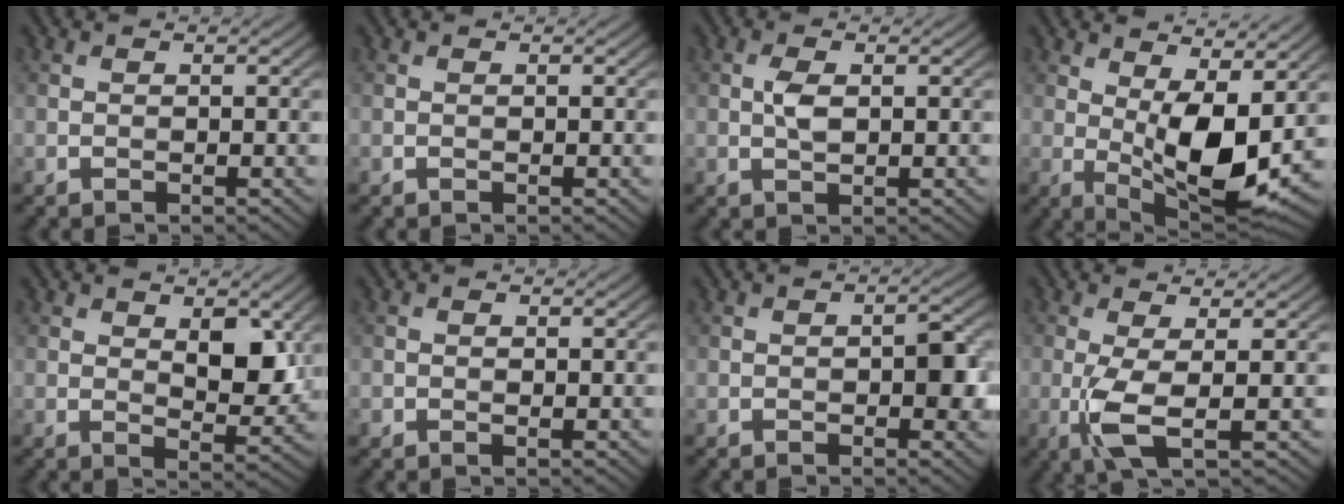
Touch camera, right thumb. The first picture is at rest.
{"total": 0.0}
{"total": 2.2, "force": [0.3, 1.0, 1.9], "torque": [-0.044, 0.004, 0.004]}
{"total": 11.5, "force": [1.8, 4.8, 10.3], "torque": [-0.180, -0.010, 0.033]}
{"total": 6.2, "force": [1.9, 3.2, 5.0], "torque": [-0.076, -0.009, 0.036]}
{"total": 0.7, "force": [-0.1, 0.5, 0.4], "torque": [-0.006, -0.002, -0.003]}
{"total": 3.4, "force": [-0.5, 1.6, 3.0], "torque": [-0.036, 0.002, -0.006]}
{"total": 4.7, "force": [-0.7, 0.9, 4.6], "torque": [-0.107, -0.001, -0.018]}